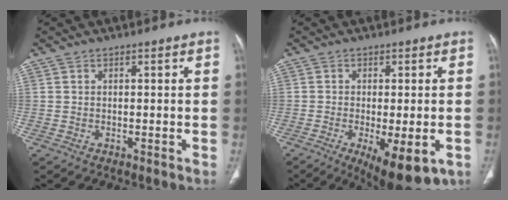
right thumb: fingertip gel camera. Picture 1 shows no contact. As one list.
[{"total": 12.2, "force": [-5.2, 4.5, 10.0], "torque": [-0.138, -0.009, -0.069]}]